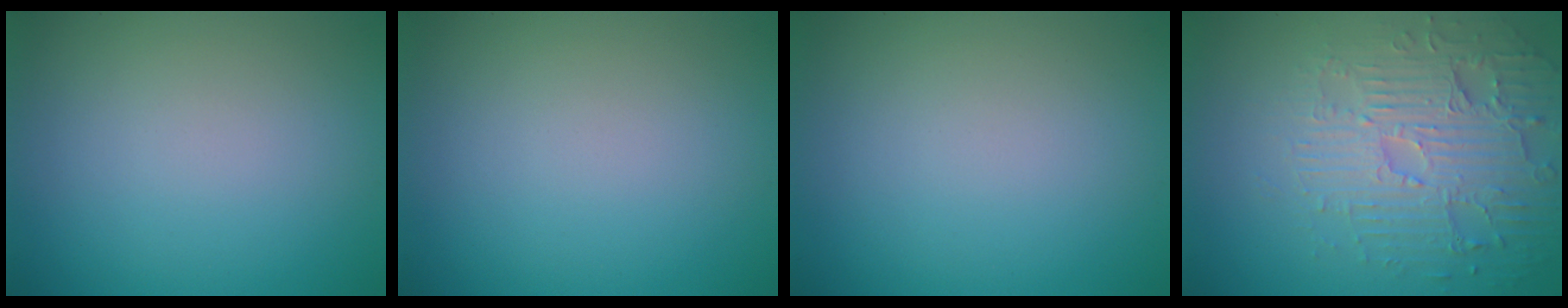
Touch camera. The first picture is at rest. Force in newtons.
{"total": 0.0}
{"total": 0.0}
{"total": 5.1, "press": 4.5, "slide": 2.5}